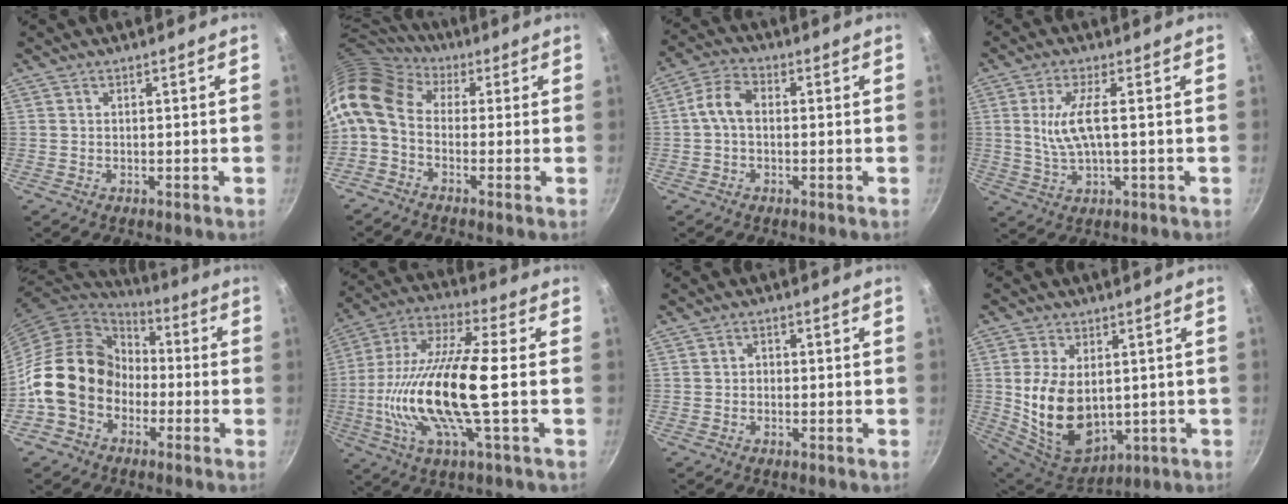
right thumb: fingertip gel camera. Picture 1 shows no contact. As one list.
[{"total": 14.1, "force": [0.7, 10.0, 9.9], "torque": [-0.209, 0.030, -0.008]}, {"total": 5.8, "force": [0.0, 3.7, 4.5], "torque": [-0.088, 0.025, -0.011]}, {"total": 7.4, "force": [0.6, 2.0, 7.1], "torque": [-0.153, -0.003, 0.016]}, {"total": 16.4, "force": [-3.8, 13.3, 8.8], "torque": [-0.114, 0.051, -0.079]}, {"total": 19.7, "force": [-2.4, 4.5, 19.0], "torque": [-0.374, 0.022, -0.057]}, {"total": 1.3, "force": [-0.2, 1.1, 0.5], "torque": [-0.006, 0.004, -0.006]}, {"total": 15.0, "force": [0.8, 9.9, 11.2], "torque": [-0.185, -0.027, 0.043]}]